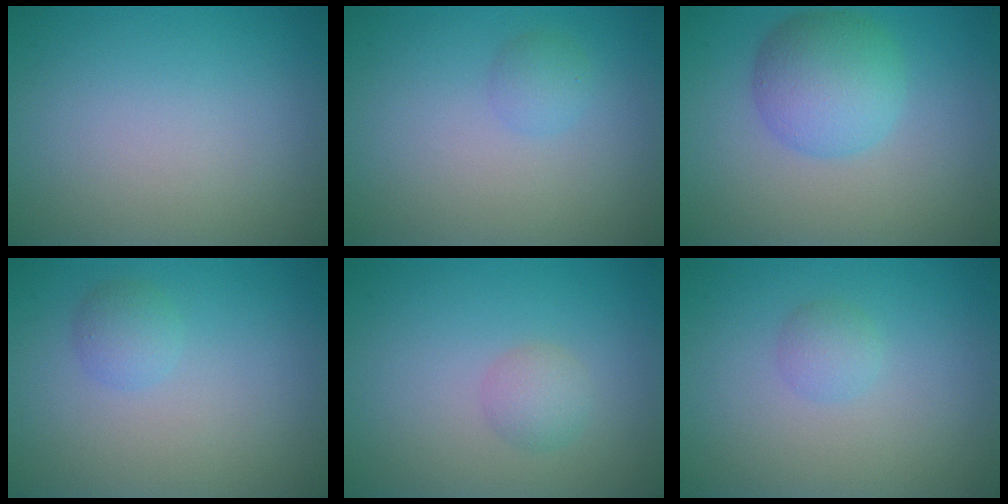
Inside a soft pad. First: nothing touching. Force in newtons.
{"total": 1.2, "press": 1.2, "slide": 0.1}
{"total": 5.1, "press": 5.1, "slide": 0.1}
{"total": 1.5, "press": 1.5, "slide": 0.1}
{"total": 1.7, "press": 1.7, "slide": 0.0}
{"total": 1.3, "press": 1.3, "slide": 0.0}